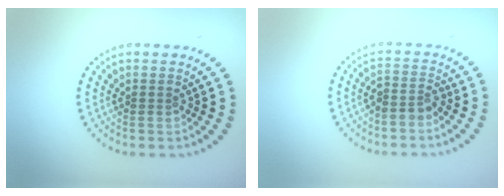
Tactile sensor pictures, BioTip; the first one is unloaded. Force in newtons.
{"total": 2.0, "press": 1.6, "slide": 1.2}